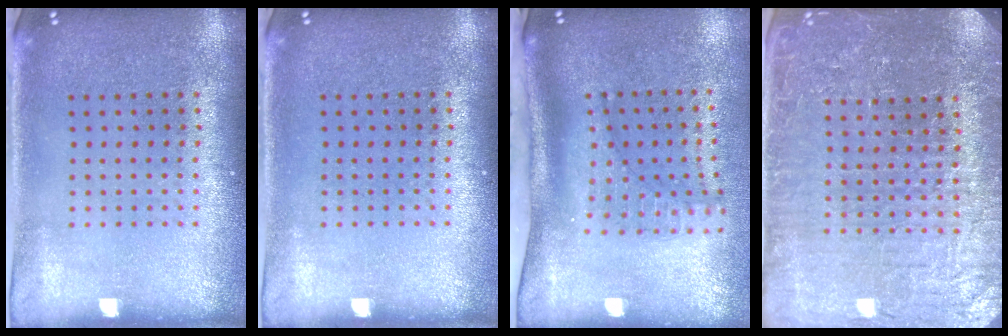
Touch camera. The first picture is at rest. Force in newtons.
{"total": 0.0}
{"total": 1.9, "press": 1.4, "slide": 1.3}
{"total": 4.5, "press": 4.2, "slide": 1.4}